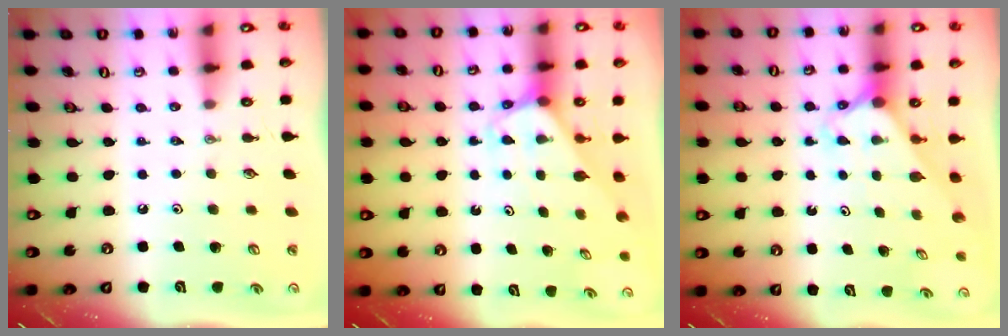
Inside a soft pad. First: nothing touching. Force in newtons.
{"total": 2.6, "press": 2.6, "slide": 0.1}
{"total": 2.4, "press": 2.4, "slide": 0.3}